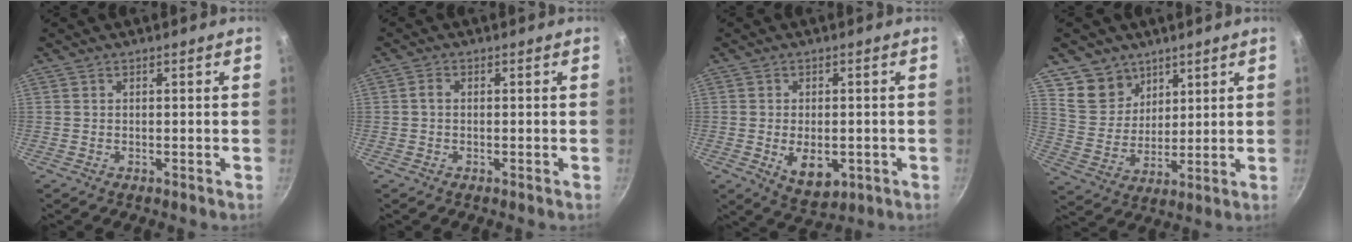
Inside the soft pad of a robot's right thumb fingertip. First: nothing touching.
{"total": 1.3, "force": [-0.1, 0.9, 0.9], "torque": [-0.016, 0.007, -0.003]}
{"total": 7.6, "force": [-1.8, 4.6, 5.8], "torque": [-0.074, -0.006, -0.013]}
{"total": 9.3, "force": [6.1, 6.8, 1.7], "torque": [0.001, -0.035, 0.122]}